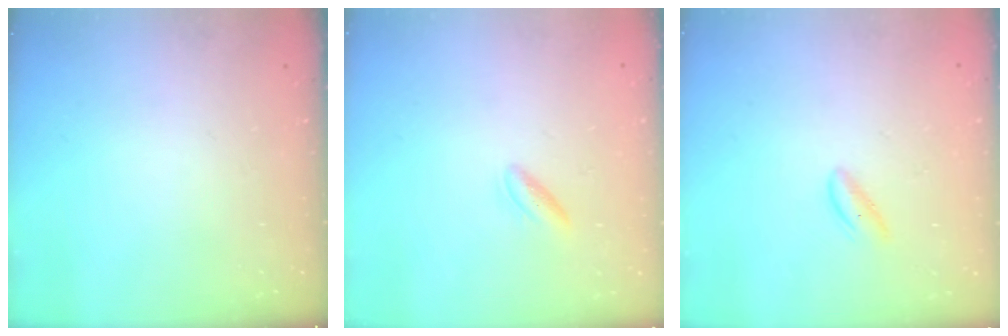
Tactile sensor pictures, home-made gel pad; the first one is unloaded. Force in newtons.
{"total": 2.8, "press": 2.6, "slide": 0.9}
{"total": 0.9, "press": 0.8, "slide": 0.4}